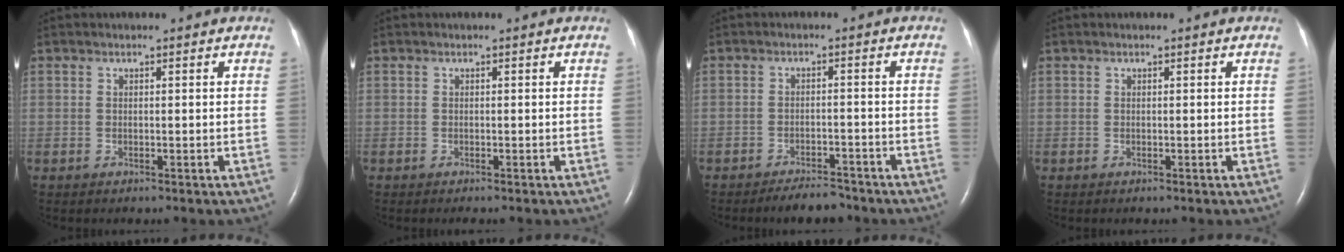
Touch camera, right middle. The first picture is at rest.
{"total": 0.0}
{"total": 4.3, "force": [-3.9, 1.1, 1.4], "torque": [-0.024, -0.005, -0.062]}
{"total": 0.0}